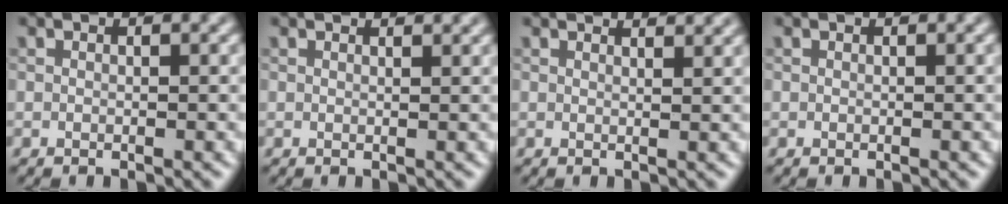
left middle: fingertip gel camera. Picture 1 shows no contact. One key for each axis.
{"total": 1.8, "fx": 1.7, "fy": 0.3, "fz": 0.6, "tx": -0.012, "ty": 0.003, "tz": 0.014}
{"total": 3.5, "fx": 3.0, "fy": 1.0, "fz": 1.4, "tx": -0.001, "ty": 0.015, "tz": 0.016}
{"total": 0.0}